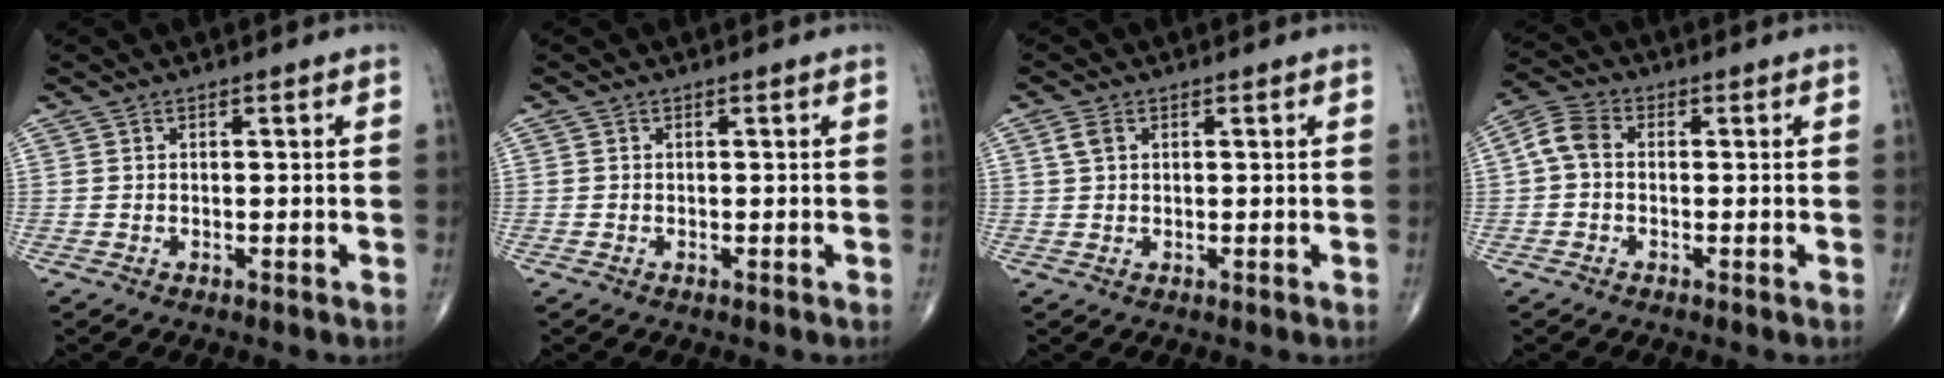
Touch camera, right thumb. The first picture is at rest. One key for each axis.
{"total": 0.0}
{"total": 2.3, "fx": 0.8, "fy": 1.5, "fz": 1.5, "tx": -0.034, "ty": 0.007, "tz": 0.019}
{"total": 5.0, "fx": 0.0, "fy": 3.5, "fz": 3.6, "tx": -0.072, "ty": 0.015, "tz": -0.010}